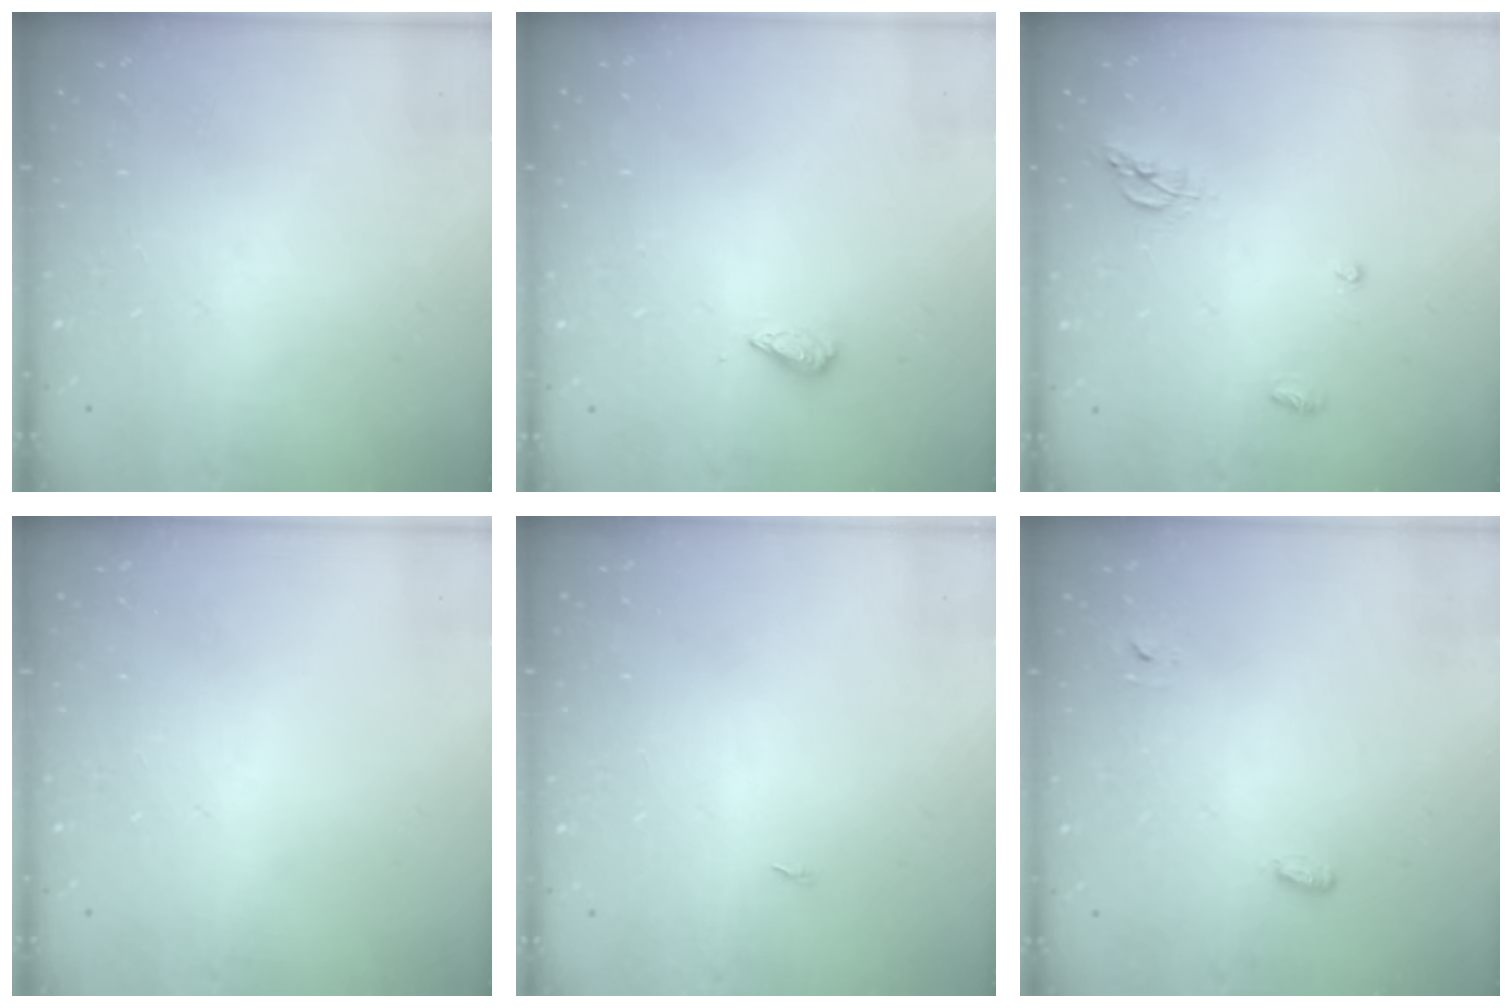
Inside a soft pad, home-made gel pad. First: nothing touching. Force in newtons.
{"total": 2.9, "press": 2.9, "slide": 0.4}
{"total": 6.5, "press": 6.5, "slide": 0.1}
{"total": 0.0}
{"total": 4.0, "press": 1.3, "slide": 3.7}
{"total": 2.8, "press": 2.7, "slide": 0.6}